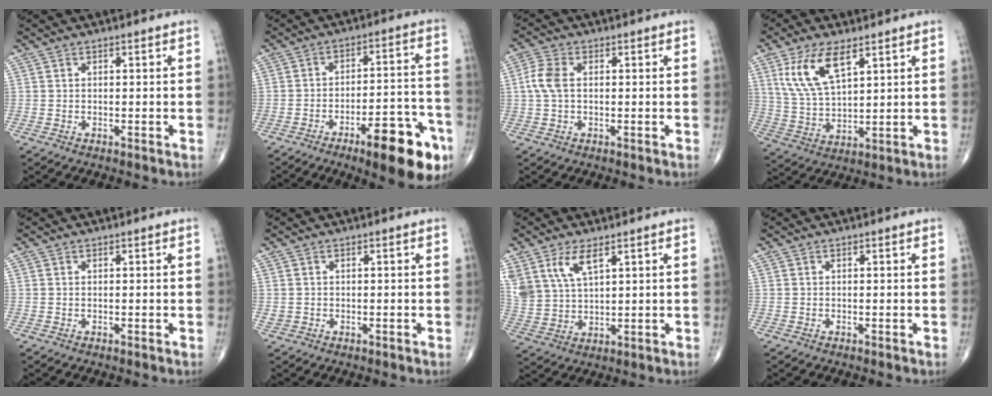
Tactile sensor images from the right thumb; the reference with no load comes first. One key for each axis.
{"total": 16.5, "fx": -8.8, "fy": 5.1, "fz": 13.0, "tx": -0.137, "ty": 0.059, "tz": -0.116}
{"total": 4.6, "fx": 0.4, "fy": 2.7, "fz": 3.7, "tx": -0.098, "ty": 0.014, "tz": 0.004}
{"total": 11.3, "fx": 5.7, "fy": 4.8, "fz": 8.5, "tx": -0.164, "ty": -0.020, "tz": 0.122}
{"total": 0.0}
{"total": 0.8, "fx": 0.1, "fy": 0.8, "fz": 0.3, "tx": -0.003, "ty": 0.001, "tz": 0.006}
{"total": 8.6, "fx": 4.9, "fy": 3.9, "fz": 5.9, "tx": -0.122, "ty": -0.015, "tz": 0.107}
{"total": 0.0}